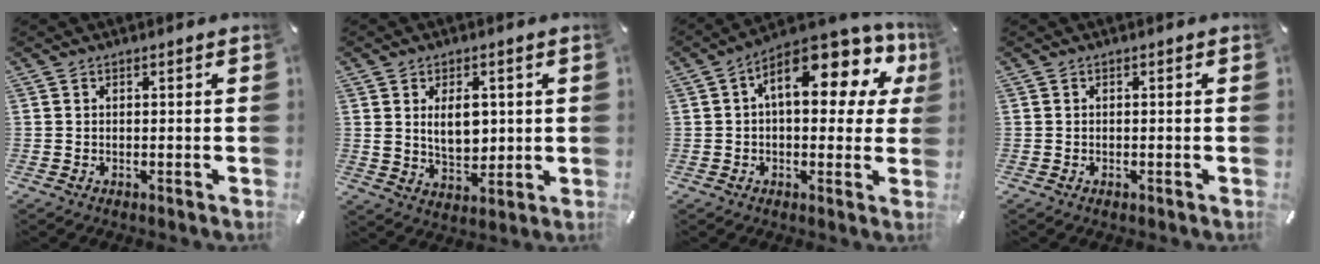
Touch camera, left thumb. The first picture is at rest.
{"total": 8.2, "force": [1.7, 5.2, 6.1], "torque": [-0.100, -0.003, 0.027]}
{"total": 16.4, "force": [6.4, 7.6, 13.0], "torque": [-0.182, -0.039, 0.103]}
{"total": 0.5, "force": [-0.3, 0.3, 0.4], "torque": [-0.008, -0.003, -0.004]}